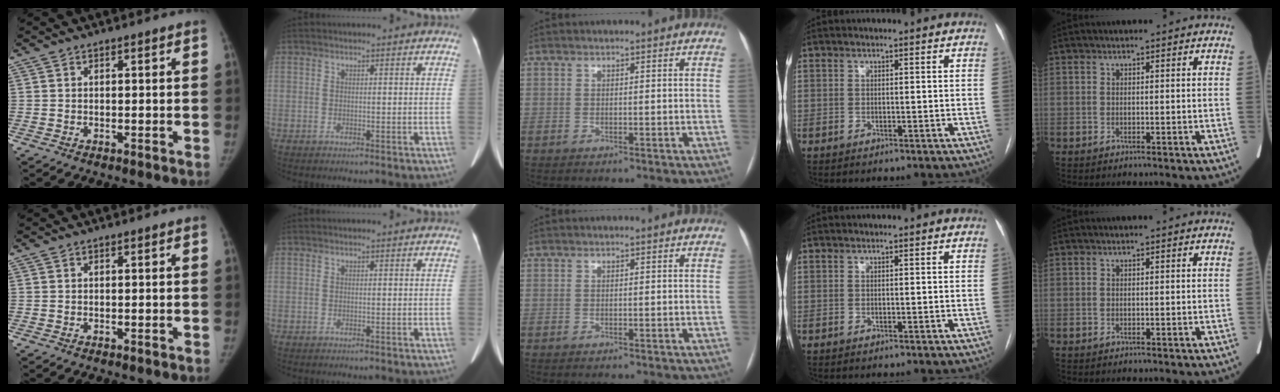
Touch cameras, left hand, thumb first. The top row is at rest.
{}